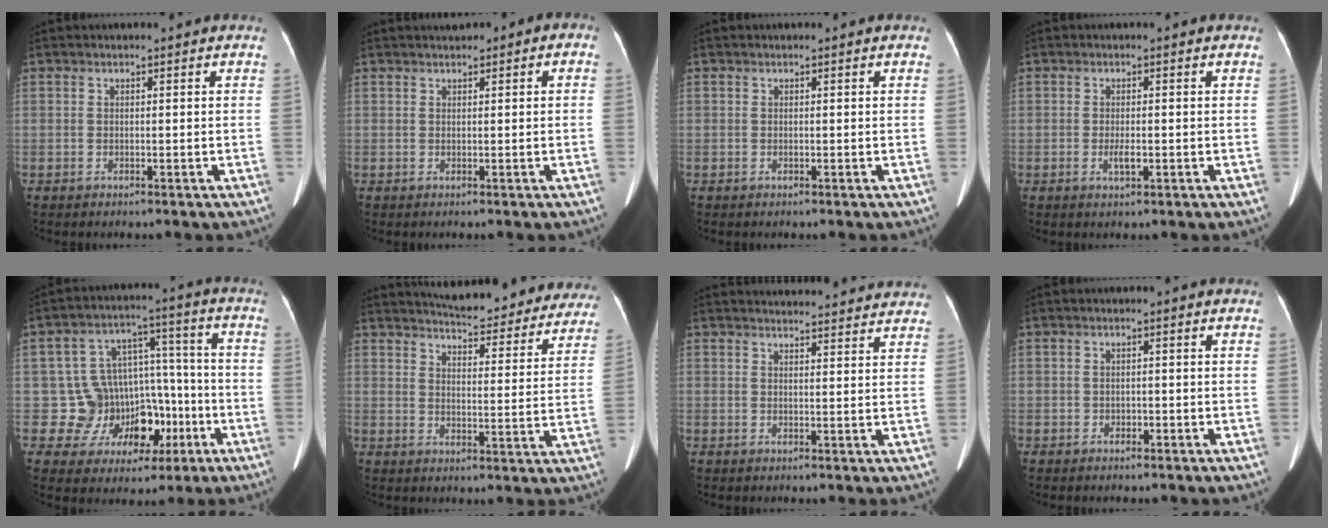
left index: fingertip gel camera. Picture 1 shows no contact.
{"total": 2.5, "force": [1.0, 1.2, 2.0], "torque": [-0.033, 0.021, 0.011]}
{"total": 0.0}
{"total": 1.8, "force": [-0.6, 0.6, 1.6], "torque": [-0.034, -0.002, -0.009]}
{"total": 11.4, "force": [-3.6, 10.0, 4.2], "torque": [-0.047, 0.062, -0.036]}
{"total": 23.9, "force": [22.0, 5.1, 8.0], "torque": [-0.107, -0.042, 0.260]}
{"total": 14.3, "force": [13.7, 2.0, 3.4], "torque": [-0.031, 0.015, 0.154]}
{"total": 0.8, "force": [-0.4, 0.6, 0.3], "torque": [-0.005, 0.002, -0.007]}